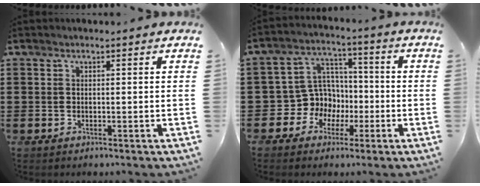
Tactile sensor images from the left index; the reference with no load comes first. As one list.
[{"total": 7.9, "force": [-1.3, 7.5, 2.0], "torque": [-0.086, -0.005, -0.023]}]